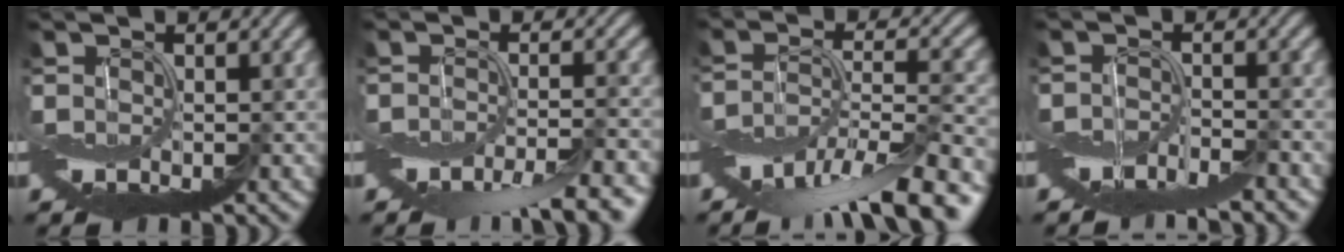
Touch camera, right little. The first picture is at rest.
{"total": 5.6, "force": [-3.9, 0.7, 3.9], "torque": [-0.060, -0.011, -0.067]}
{"total": 10.5, "force": [-7.0, 3.1, 7.2], "torque": [-0.134, -0.008, -0.119]}
{"total": 4.2, "force": [-3.7, 0.4, 1.9], "torque": [-0.028, -0.004, -0.071]}